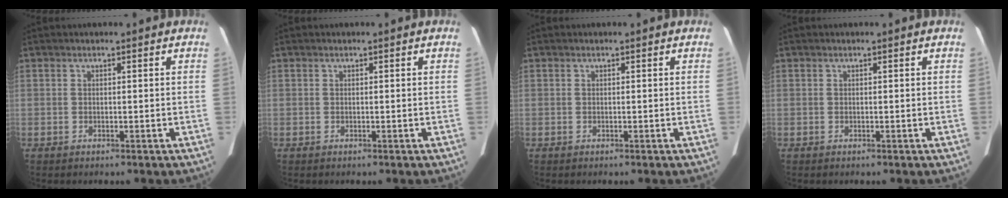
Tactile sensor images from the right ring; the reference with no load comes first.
{"total": 0.0}
{"total": 0.0}
{"total": 0.0}